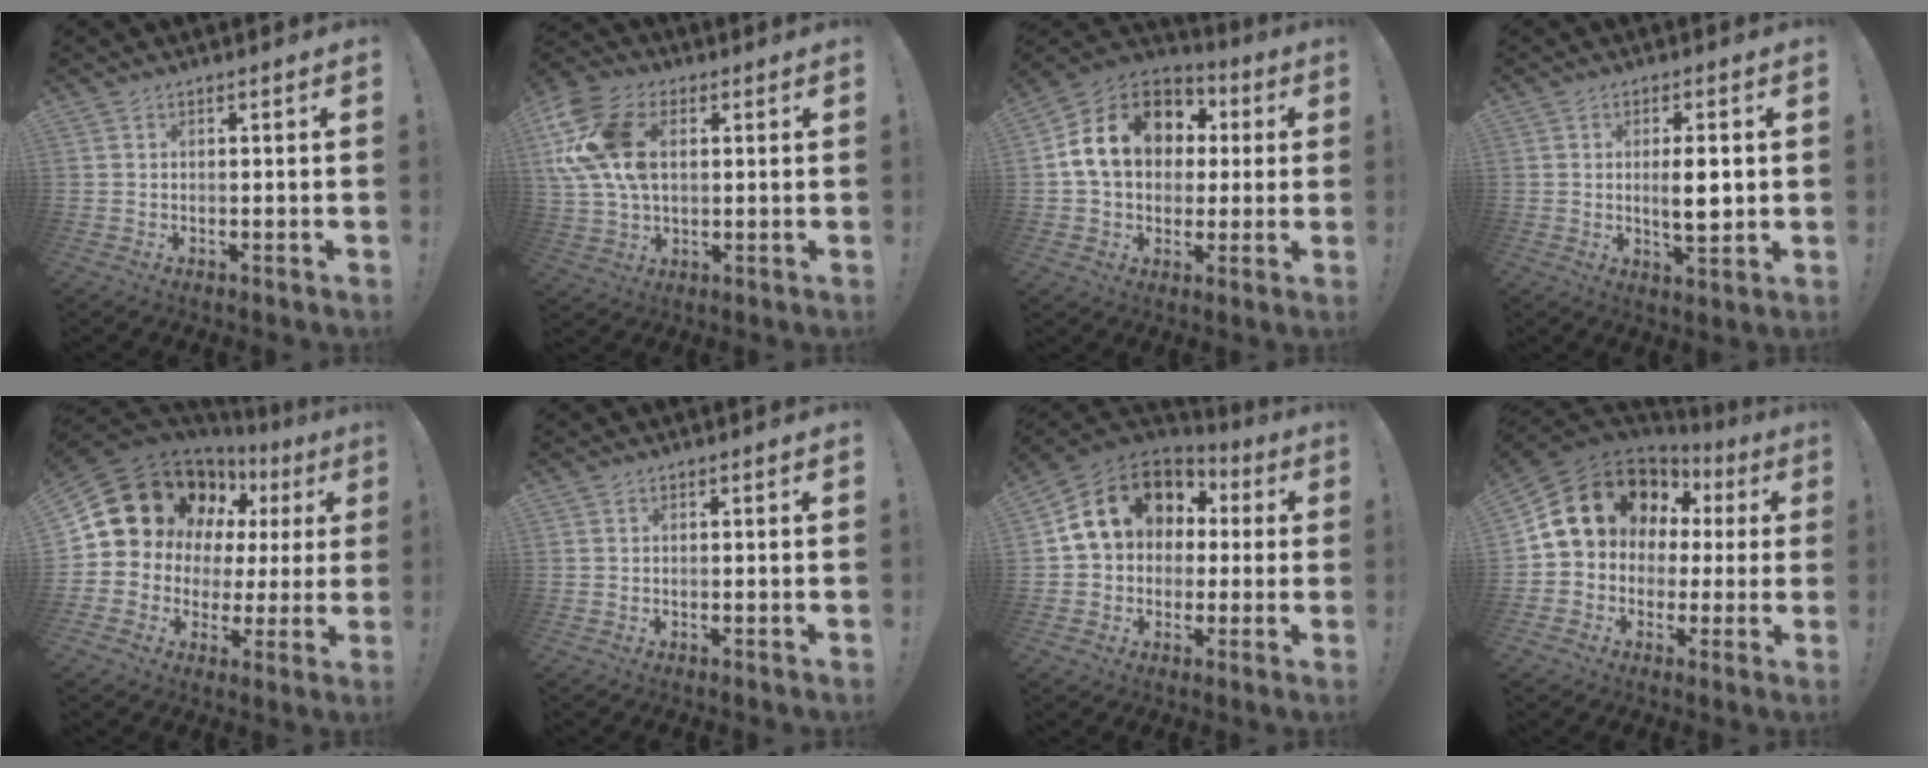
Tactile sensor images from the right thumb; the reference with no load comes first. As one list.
[{"total": 17.6, "force": [3.9, 11.9, 12.4], "torque": [-0.254, 0.000, 0.076]}, {"total": 17.8, "force": [4.7, 13.4, 10.7], "torque": [-0.161, -0.001, 0.096]}, {"total": 6.8, "force": [0.5, 1.8, 6.6], "torque": [-0.108, -0.014, 0.001]}, {"total": 15.5, "force": [8.8, 10.8, 6.9], "torque": [-0.107, -0.065, 0.181]}, {"total": 0.0}, {"total": 15.6, "force": [5.0, 12.1, 8.5], "torque": [-0.130, -0.012, 0.098]}, {"total": 15.9, "force": [5.6, 12.7, 7.7], "torque": [-0.118, -0.023, 0.128]}]